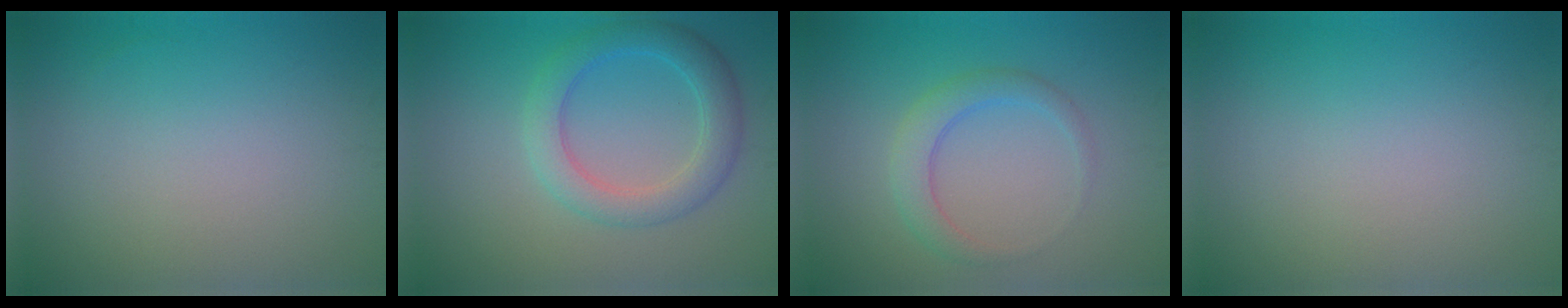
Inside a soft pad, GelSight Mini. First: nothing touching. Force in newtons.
{"total": 4.3, "press": 4.3, "slide": 0.1}
{"total": 2.8, "press": 2.8, "slide": 0.1}
{"total": 0.0}